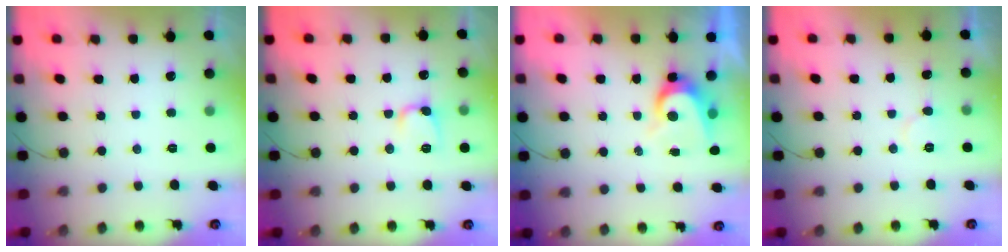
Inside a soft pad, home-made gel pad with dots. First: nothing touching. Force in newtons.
{"total": 5.6, "press": 5.5, "slide": 0.8}
{"total": 7.1, "press": 7.1, "slide": 0.8}
{"total": 5.7, "press": 5.6, "slide": 0.5}